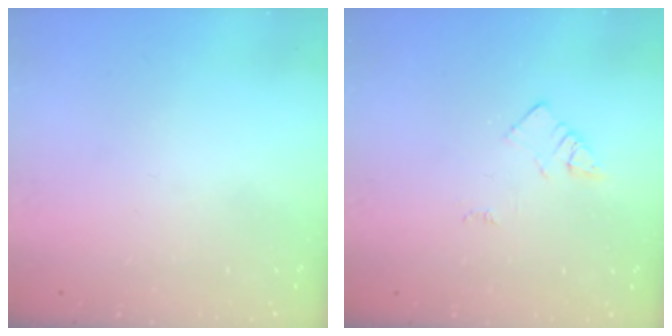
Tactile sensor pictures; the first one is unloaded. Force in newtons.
{"total": 2.1, "press": 2.1, "slide": 0.3}